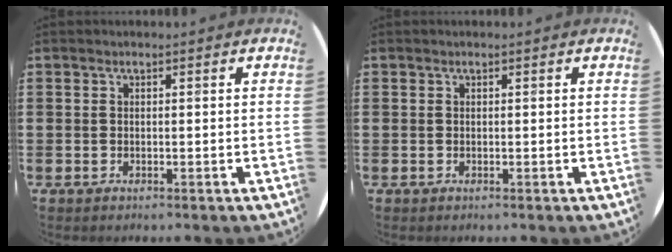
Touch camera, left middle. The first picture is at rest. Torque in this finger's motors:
{"motor_torque": [-0.26, -0.03, -0.03, -0.01]}